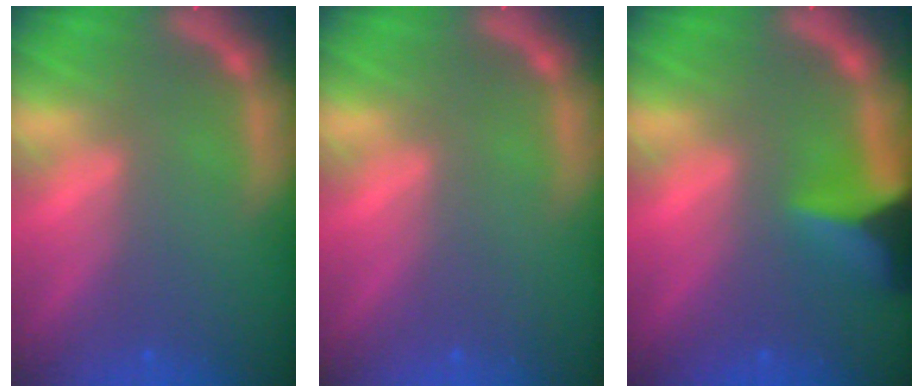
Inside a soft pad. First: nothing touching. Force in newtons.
{"total": 0.0}
{"total": 6.0}